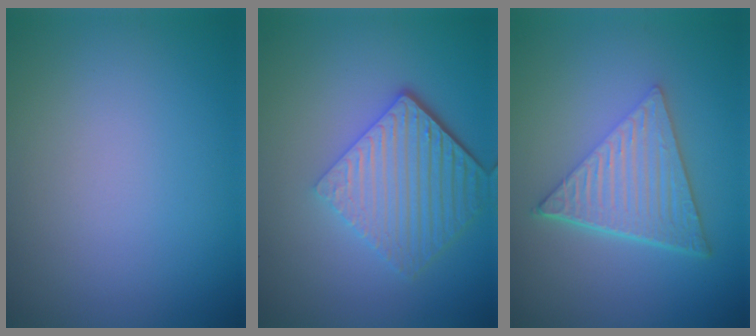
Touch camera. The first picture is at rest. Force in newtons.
{"total": 5.8, "press": 4.2, "slide": 4.1}
{"total": 6.8, "press": 4.5, "slide": 5.0}